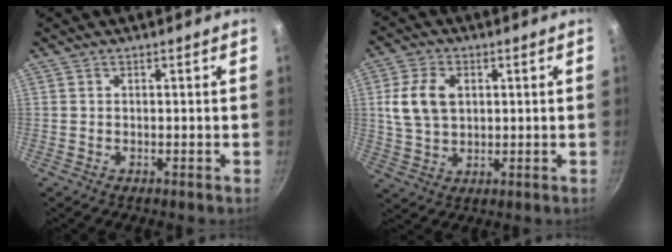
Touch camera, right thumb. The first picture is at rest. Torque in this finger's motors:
{"motor_torque": [-0.37, 0.82, 0.27, -0.21, 0.07]}